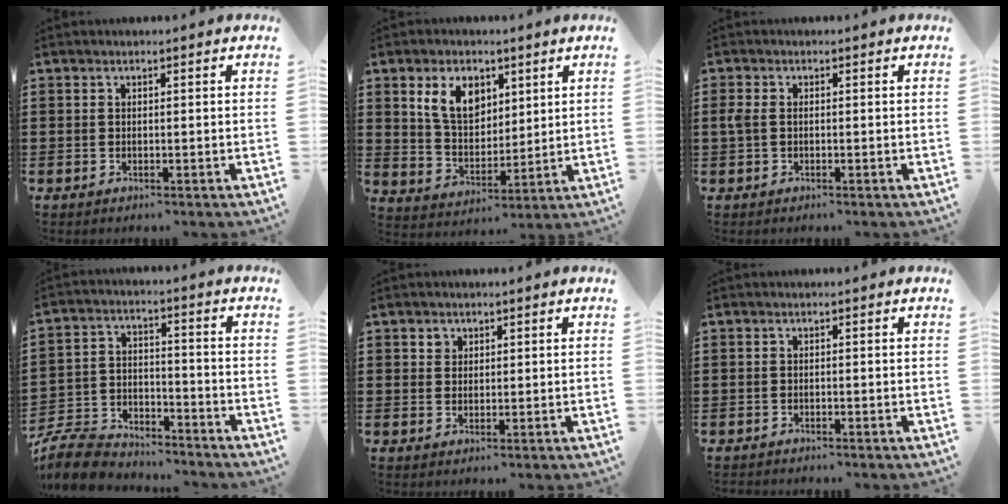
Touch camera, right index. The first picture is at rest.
{"total": 7.6, "force": [3.6, 5.0, 4.5], "torque": [-0.102, 0.014, 0.064]}
{"total": 1.7, "force": [0.1, 1.1, 1.3], "torque": [-0.043, 0.001, -0.004]}
{"total": 8.7, "force": [-8.3, 2.1, 1.5], "torque": [-0.046, 0.020, -0.168]}
{"total": 1.4, "force": [0.8, 1.1, 0.1], "torque": [-0.007, 0.004, 0.017]}
{"total": 0.6, "force": [-0.6, 0.0, -0.1], "torque": [0.000, -0.001, -0.014]}